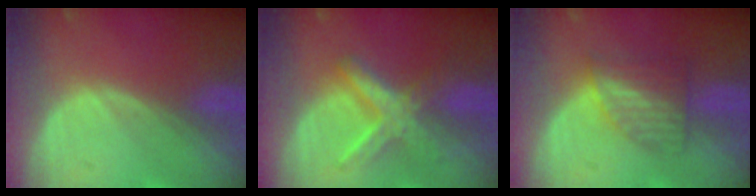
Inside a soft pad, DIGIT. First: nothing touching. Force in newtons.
{"total": 6.4, "press": 6.4, "slide": 0.3}
{"total": 6.3, "press": 5.6, "slide": 2.8}